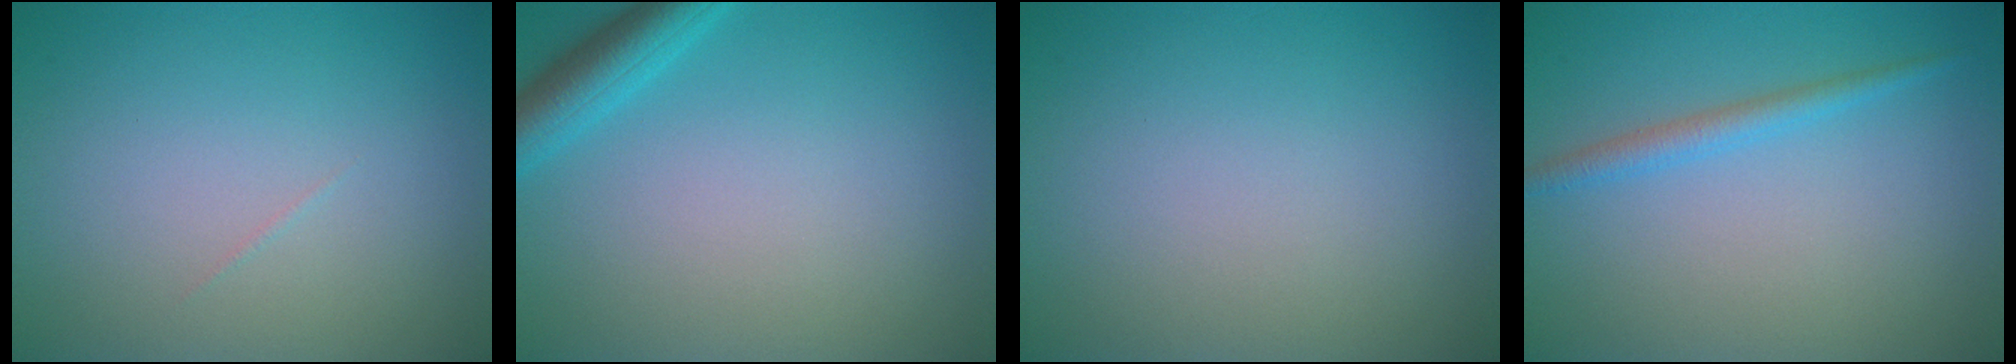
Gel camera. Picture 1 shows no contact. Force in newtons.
{"total": 3.3, "press": 3.3, "slide": 0.2}
{"total": 0.0}
{"total": 1.8, "press": 1.8, "slide": 0.1}